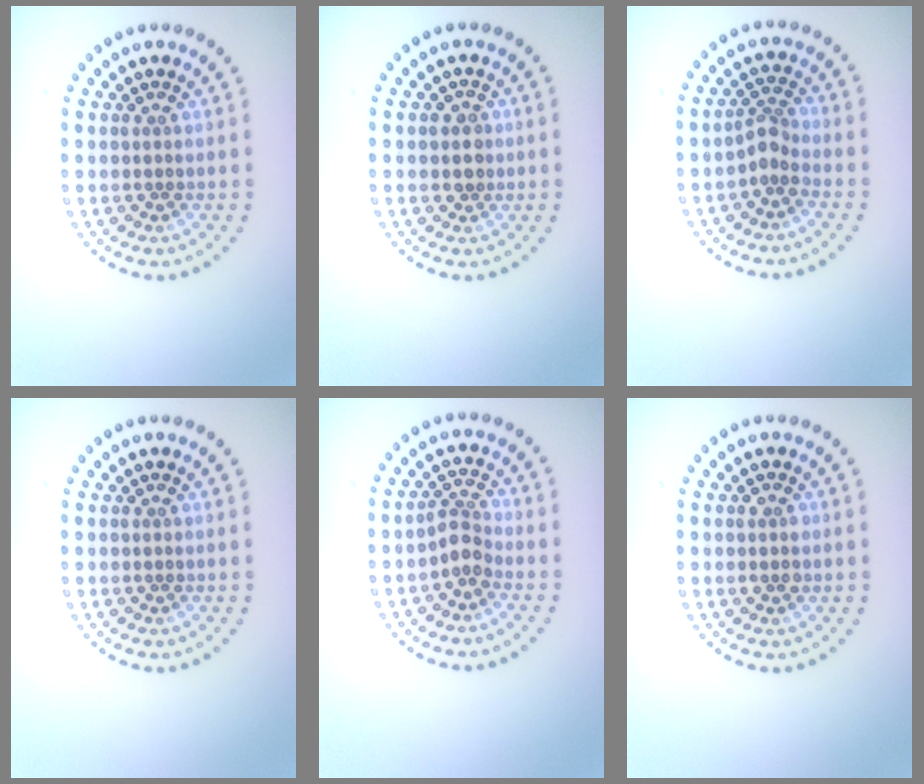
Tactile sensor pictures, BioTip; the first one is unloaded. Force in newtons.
{"total": 1.6, "press": 1.5, "slide": 0.7}
{"total": 2.0, "press": 1.4, "slide": 1.4}
{"total": 0.0}
{"total": 2.1, "press": 1.6, "slide": 1.3}
{"total": 1.4, "press": 1.4, "slide": 0.1}